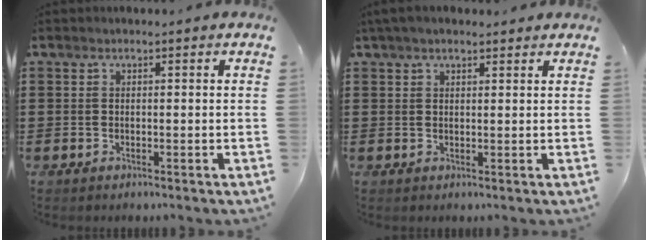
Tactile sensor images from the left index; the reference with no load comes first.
{"total": 2.3, "force": [1.8, 0.8, 1.2], "torque": [-0.028, 0.007, 0.033]}